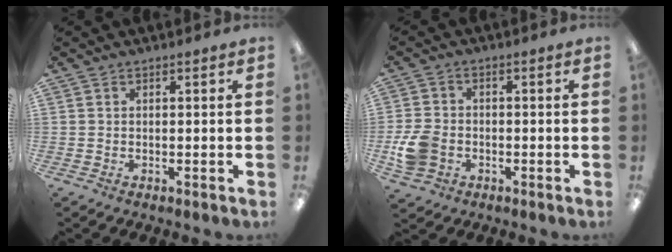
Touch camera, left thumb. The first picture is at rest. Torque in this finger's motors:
{"motor_torque": [-0.21, 0.37, -0.04, 0.10, 0.03]}